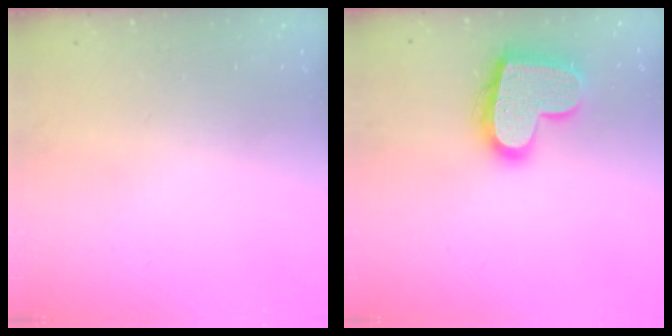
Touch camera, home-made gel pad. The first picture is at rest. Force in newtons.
{"total": 17.6, "press": 17.5, "slide": 1.3}